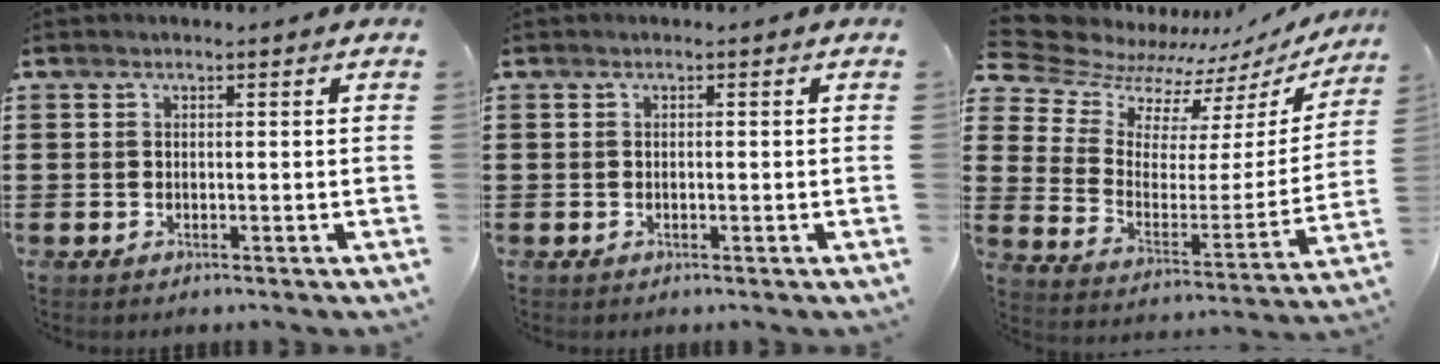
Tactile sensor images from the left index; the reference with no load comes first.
{"total": 0.0}
{"total": 8.2, "force": [7.3, 3.3, 1.9], "torque": [-0.075, -0.055, 0.126]}